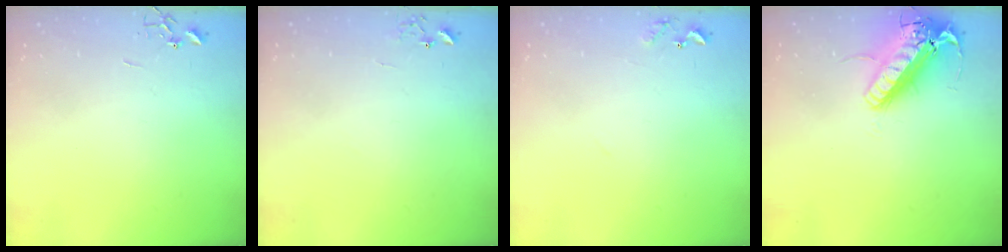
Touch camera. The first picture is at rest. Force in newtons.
{"total": 6.5, "press": 6.5, "slide": 0.5}
{"total": 7.8, "press": 7.8, "slide": 0.5}
{"total": 21.1, "press": 20.8, "slide": 3.7}